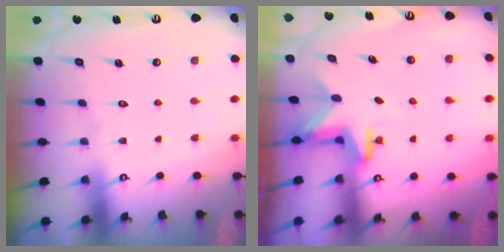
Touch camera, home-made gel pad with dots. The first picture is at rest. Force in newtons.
{"total": 2.9, "press": 2.8, "slide": 0.7}